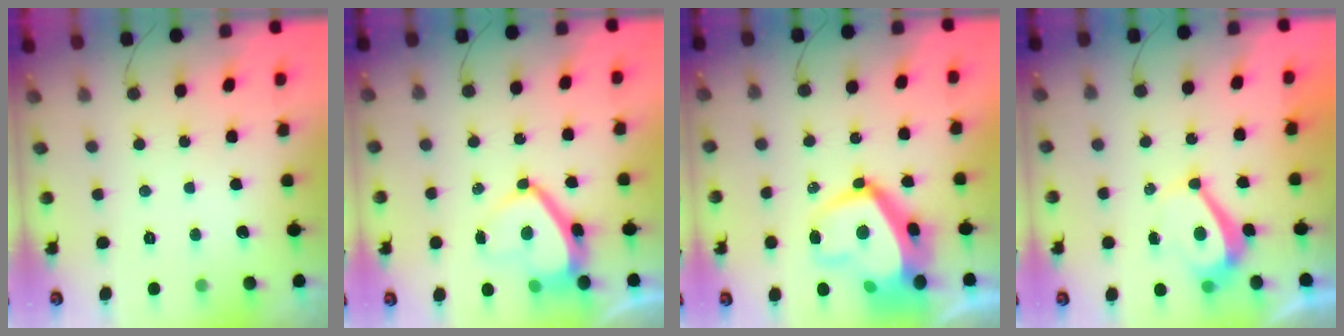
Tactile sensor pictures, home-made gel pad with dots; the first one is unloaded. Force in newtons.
{"total": 7.7, "press": 7.7, "slide": 0.7}
{"total": 15.4, "press": 15.4, "slide": 1.2}
{"total": 4.0, "press": 4.0, "slide": 0.6}